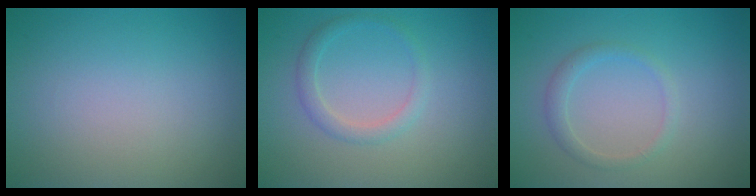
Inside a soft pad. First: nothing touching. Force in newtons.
{"total": 1.7, "press": 1.7, "slide": 0.1}
{"total": 1.5, "press": 1.5, "slide": 0.1}